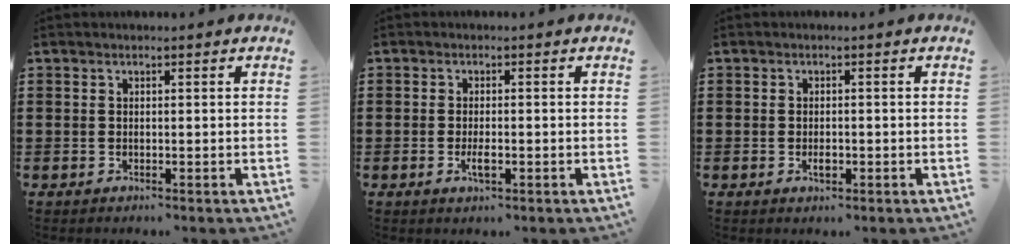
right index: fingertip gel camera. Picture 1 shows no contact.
{"total": 2.4, "force": [-0.7, 0.6, 2.2], "torque": [-0.054, -0.007, -0.017]}
{"total": 1.6, "force": [-0.4, 0.6, 1.4], "torque": [-0.027, 0.000, -0.008]}